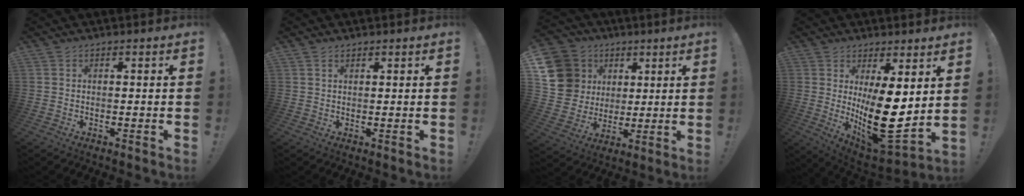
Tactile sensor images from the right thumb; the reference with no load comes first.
{"total": 1.0, "force": [0.7, 0.5, 0.3], "torque": [-0.006, 0.000, 0.015]}
{"total": 15.8, "force": [4.5, 14.2, 5.4], "torque": [-0.087, -0.014, 0.112]}
{"total": 17.3, "force": [1.6, 7.3, 15.6], "torque": [-0.239, -0.044, 0.043]}